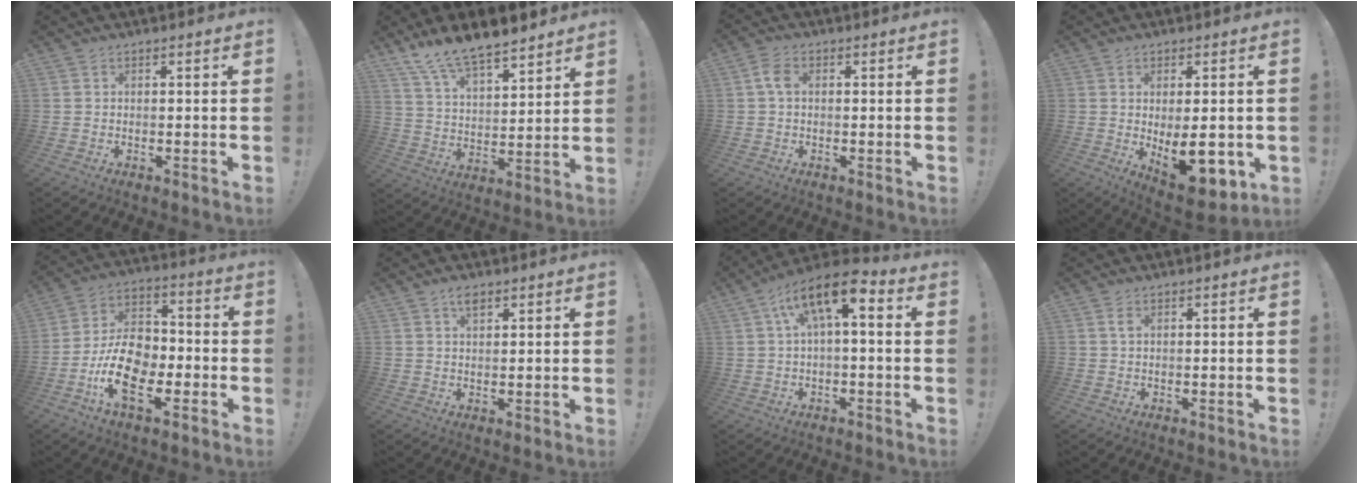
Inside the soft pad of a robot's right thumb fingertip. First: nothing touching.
{"total": 11.9, "force": [10.7, 2.6, 4.3], "torque": [-0.089, -0.083, 0.196]}
{"total": 4.4, "force": [0.4, 3.0, 3.1], "torque": [-0.050, 0.011, 0.008]}
{"total": 12.8, "force": [-0.8, 5.5, 11.6], "torque": [-0.156, -0.017, -0.002]}
{"total": 16.9, "force": [-6.5, 10.0, 12.0], "torque": [-0.228, 0.034, -0.107]}
{"total": 3.3, "force": [2.3, 1.5, 1.9], "torque": [-0.018, -0.012, 0.036]}
{"total": 11.1, "force": [3.6, 4.0, 9.7], "torque": [-0.154, -0.011, 0.061]}
{"total": 1.5, "force": [0.6, 0.9, 1.0], "torque": [-0.015, 0.000, 0.009]}